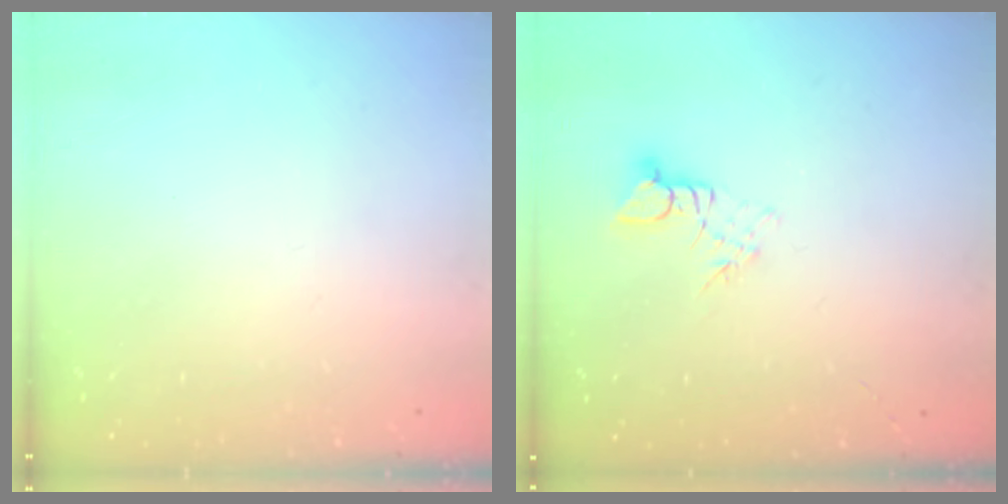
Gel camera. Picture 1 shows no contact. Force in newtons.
{"total": 3.2, "press": 3.2, "slide": 0.2}